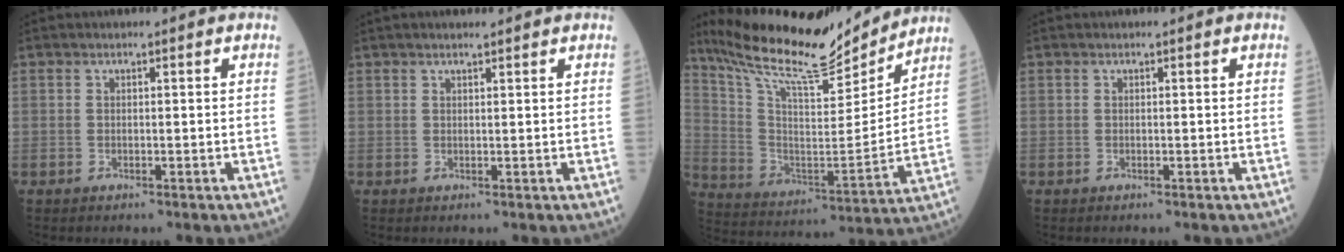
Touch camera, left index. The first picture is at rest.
{"total": 2.1, "force": [1.8, 0.1, 1.2], "torque": [-0.016, 0.014, 0.027]}
{"total": 20.1, "force": [18.2, 2.7, 8.1], "torque": [-0.159, -0.014, 0.302]}
{"total": 0.0}